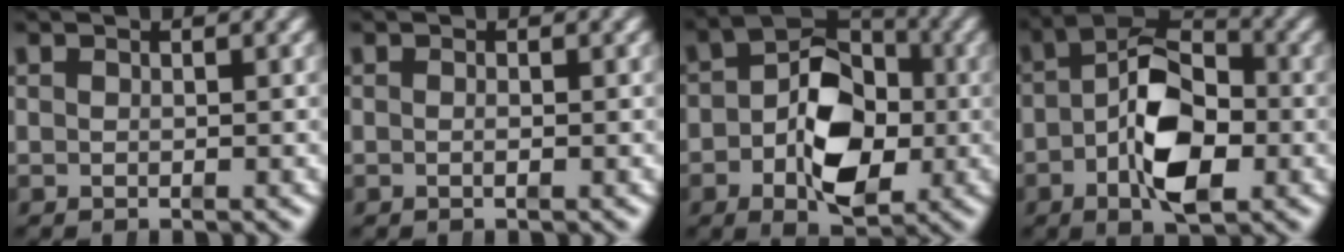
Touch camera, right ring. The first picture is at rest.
{"total": 0.6, "force": [-0.4, 0.2, 0.4], "torque": [-0.008, 0.005, -0.011]}
{"total": 9.8, "force": [-1.5, 6.5, 7.2], "torque": [-0.104, -0.004, -0.026]}
{"total": 9.7, "force": [-1.7, 5.4, 7.9], "torque": [-0.113, -0.009, -0.030]}